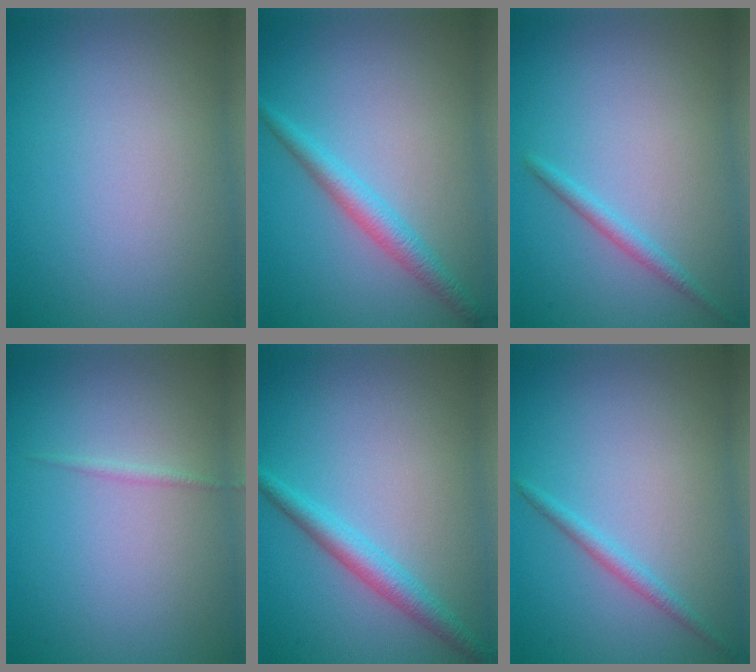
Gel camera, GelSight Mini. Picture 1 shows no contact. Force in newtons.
{"total": 2.4, "press": 2.4, "slide": 0.1}
{"total": 1.3, "press": 1.3, "slide": 0.0}
{"total": 0.6, "press": 0.6, "slide": 0.0}
{"total": 2.7, "press": 2.7, "slide": 0.0}
{"total": 1.3, "press": 1.3, "slide": 0.0}